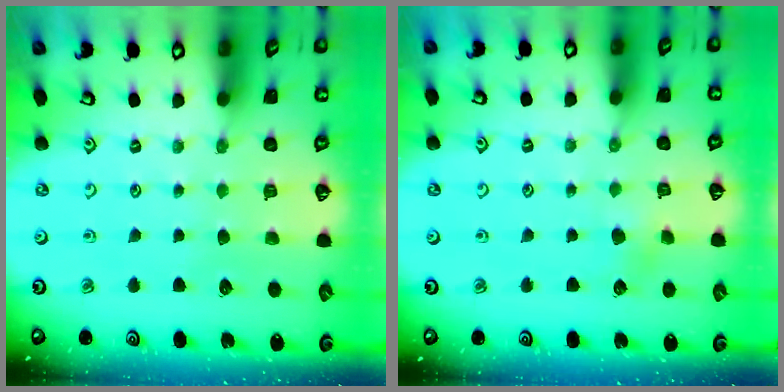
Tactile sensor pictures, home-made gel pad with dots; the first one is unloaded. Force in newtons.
{"total": 3.0, "press": 2.9, "slide": 0.5}